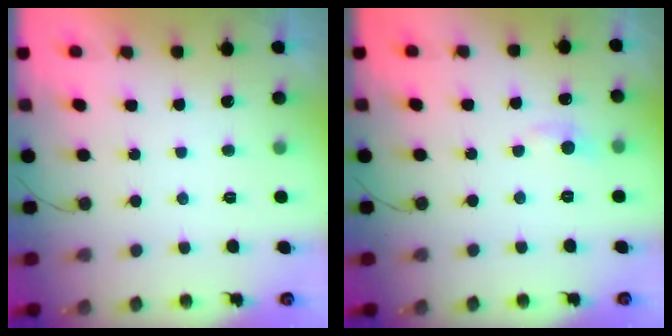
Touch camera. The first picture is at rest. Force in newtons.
{"total": 5.9, "press": 5.9, "slide": 0.9}